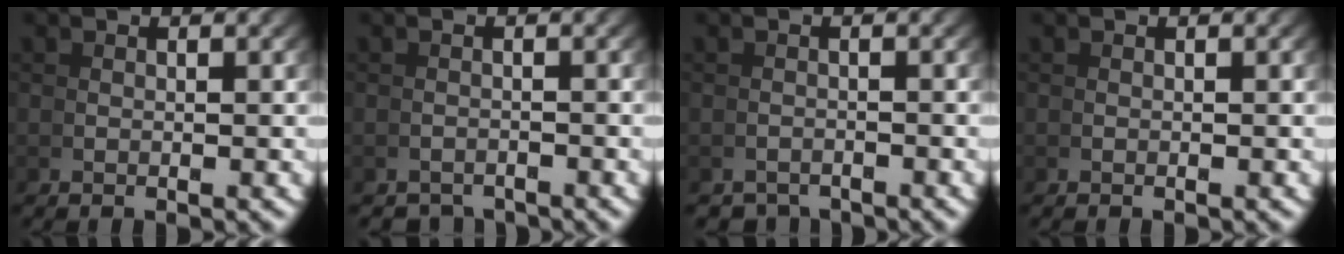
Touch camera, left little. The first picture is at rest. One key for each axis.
{"total": 2.6, "fx": -2.5, "fy": 0.3, "fz": -0.3, "tx": 0.017, "ty": -0.009, "tz": -0.040}
{"total": 2.9, "fx": -2.8, "fy": 0.6, "fz": -0.3, "tx": 0.013, "ty": -0.013, "tz": -0.043}
{"total": 0.0}